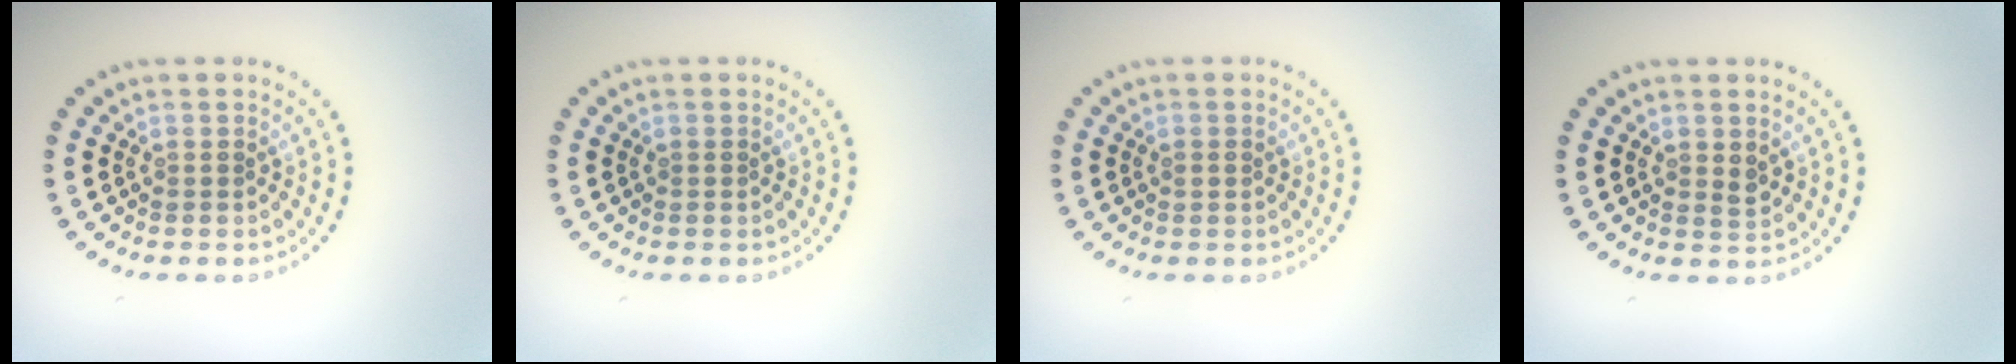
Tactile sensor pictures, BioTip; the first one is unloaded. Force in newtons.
{"total": 0.0}
{"total": 0.6, "press": 0.6, "slide": 0.1}
{"total": 1.0, "press": 1.0, "slide": 0.4}